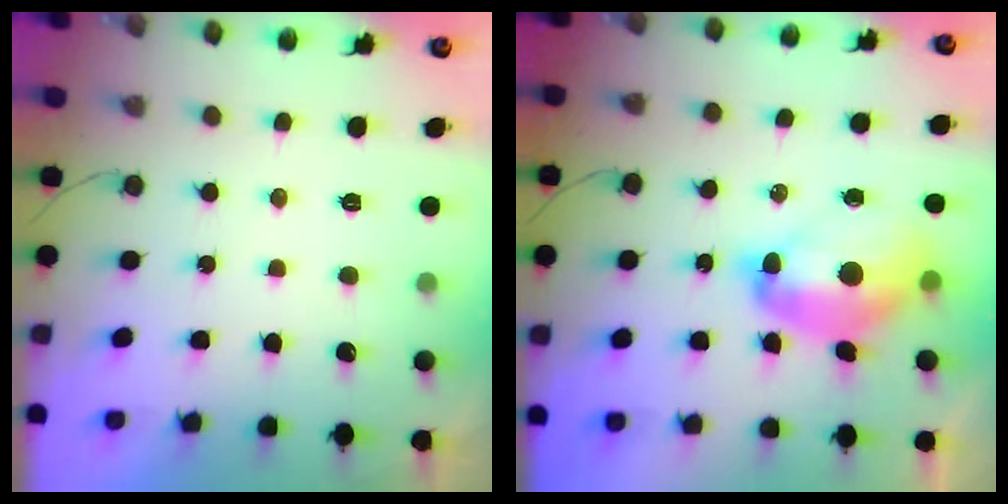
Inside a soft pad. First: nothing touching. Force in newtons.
{"total": 13.3, "press": 13.2, "slide": 1.4}